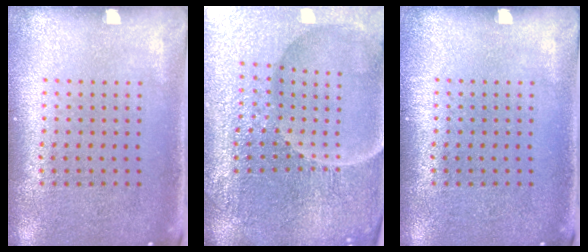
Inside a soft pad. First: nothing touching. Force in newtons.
{"total": 5.6, "press": 5.3, "slide": 1.9}
{"total": 0.0}